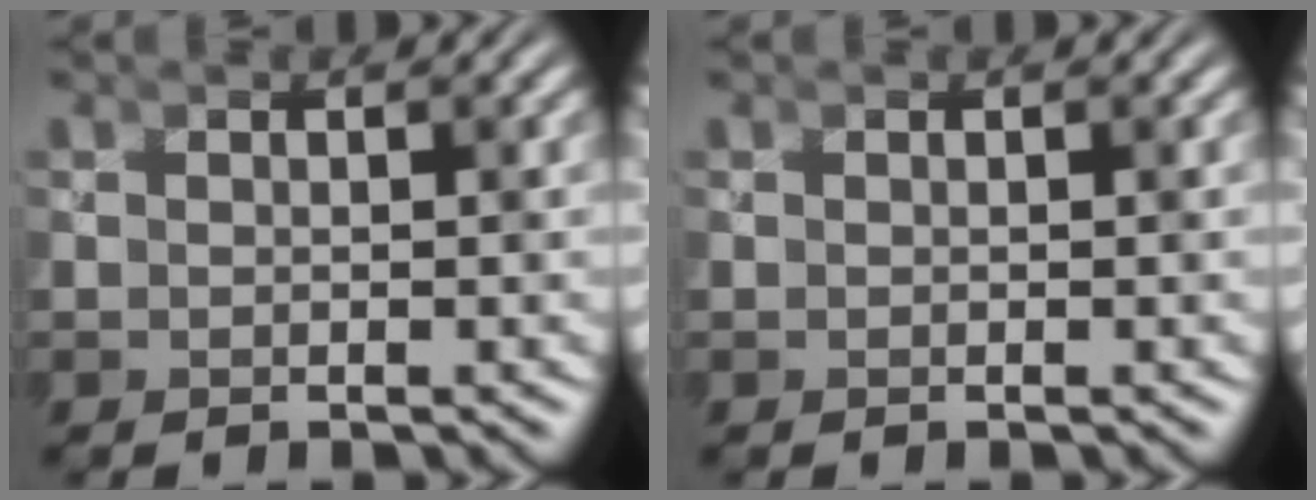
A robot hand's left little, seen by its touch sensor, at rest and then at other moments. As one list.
[{"total": 0.0}]